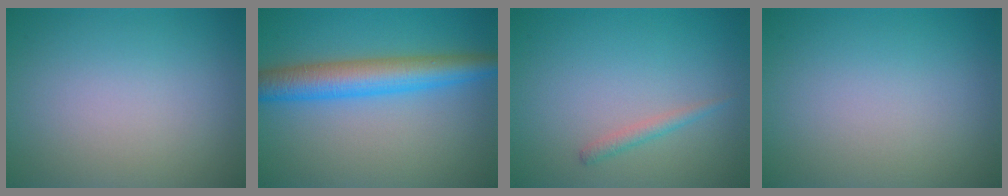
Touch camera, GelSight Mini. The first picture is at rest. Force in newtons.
{"total": 5.9, "press": 5.9, "slide": 0.2}
{"total": 1.1, "press": 1.1, "slide": 0.0}
{"total": 0.0}